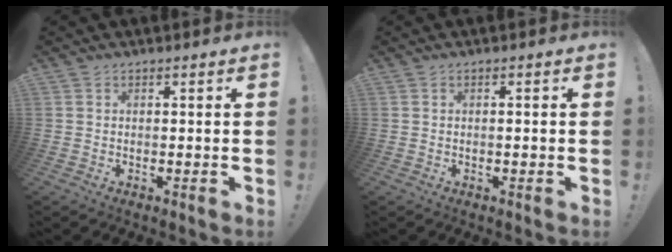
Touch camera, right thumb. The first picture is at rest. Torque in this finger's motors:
{"motor_torque": [-0.09, -0.33, 0.01, 0.09, 0.03]}